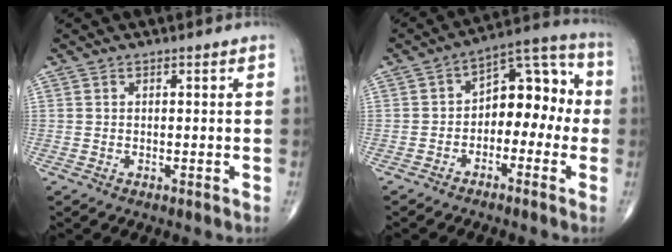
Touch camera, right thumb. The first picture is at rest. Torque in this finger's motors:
{"motor_torque": [-0.08, 0.03, 0.50, -0.21, 0.03]}